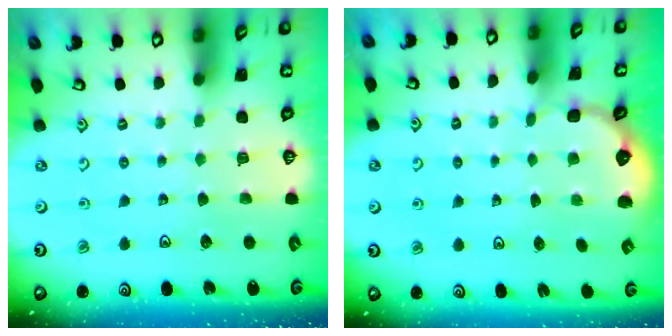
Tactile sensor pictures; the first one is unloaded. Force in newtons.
{"total": 1.8, "press": 1.0, "slide": 1.4}